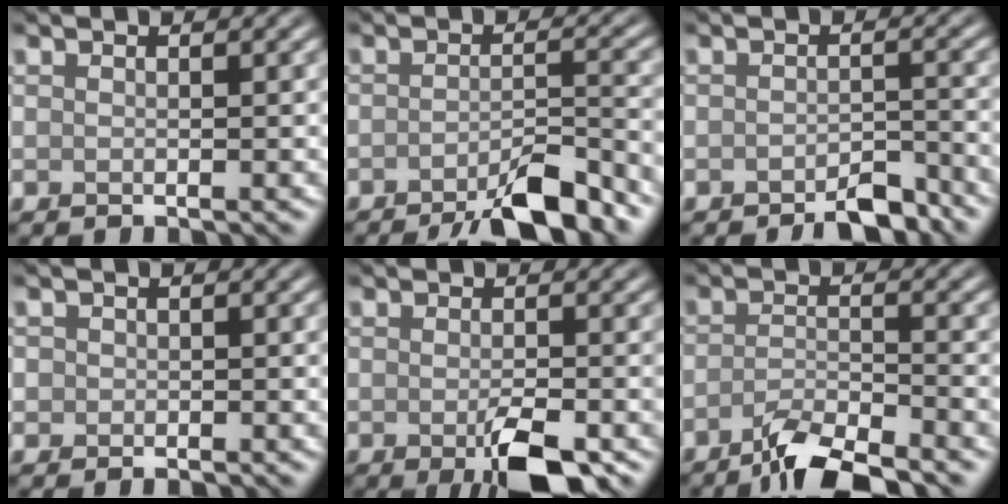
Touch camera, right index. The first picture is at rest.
{"total": 5.9, "force": [-4.1, 1.2, 4.0], "torque": [-0.053, 0.004, -0.066]}
{"total": 2.9, "force": [-2.3, 0.9, 1.6], "torque": [-0.020, 0.007, -0.038]}
{"total": 0.8, "force": [-0.1, 0.8, 0.1], "torque": [0.005, -0.003, -0.006]}
{"total": 4.5, "force": [-1.9, 1.5, 3.7], "torque": [-0.059, -0.011, -0.029]}
{"total": 4.4, "force": [-3.5, 0.7, 2.7], "torque": [-0.047, -0.002, -0.075]}